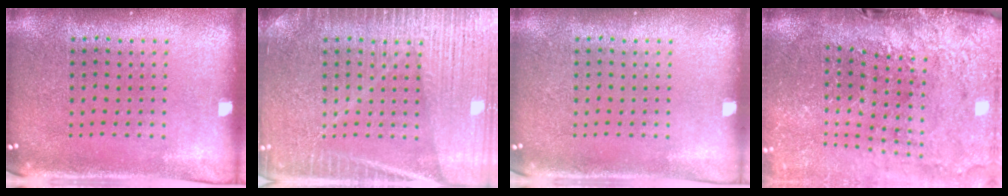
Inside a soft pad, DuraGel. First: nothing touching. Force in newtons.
{"total": 5.6, "press": 5.5, "slide": 0.9}
{"total": 0.0}
{"total": 3.5, "press": 3.1, "slide": 1.8}